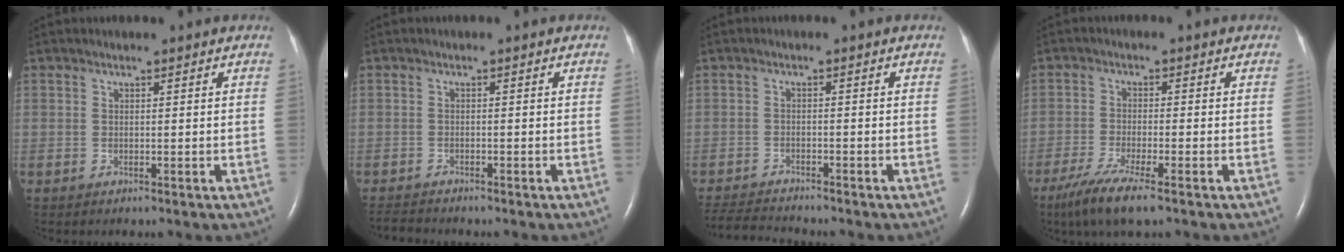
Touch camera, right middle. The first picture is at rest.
{"total": 2.9, "force": [-2.8, 0.3, 0.7], "torque": [-0.013, -0.012, -0.044]}
{"total": 6.6, "force": [-6.4, 0.3, 1.8], "torque": [-0.033, -0.017, -0.107]}
{"total": 7.5, "force": [-5.0, 0.6, 5.5], "torque": [-0.108, -0.022, -0.086]}